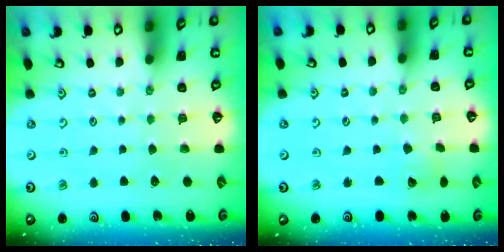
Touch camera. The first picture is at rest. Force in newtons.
{"total": 3.6, "press": 3.5, "slide": 0.5}